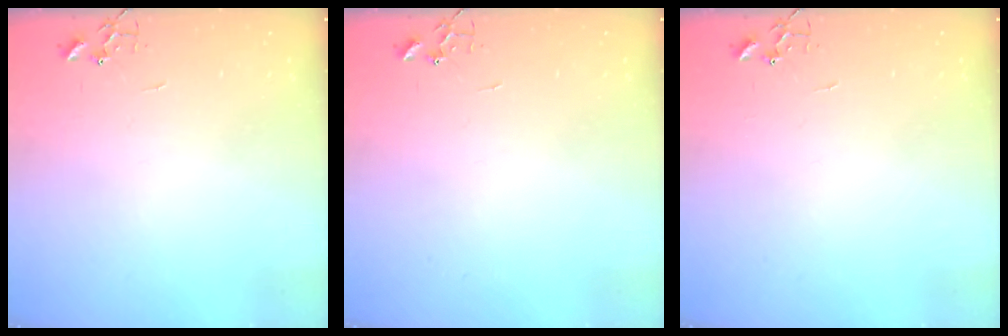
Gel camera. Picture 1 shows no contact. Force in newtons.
{"total": 0.0}
{"total": 0.0}